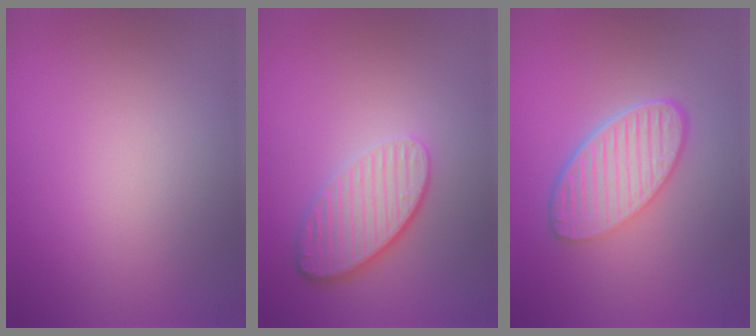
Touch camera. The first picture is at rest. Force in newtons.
{"total": 4.6, "press": 3.4, "slide": 3.1}
{"total": 5.7, "press": 4.4, "slide": 3.6}